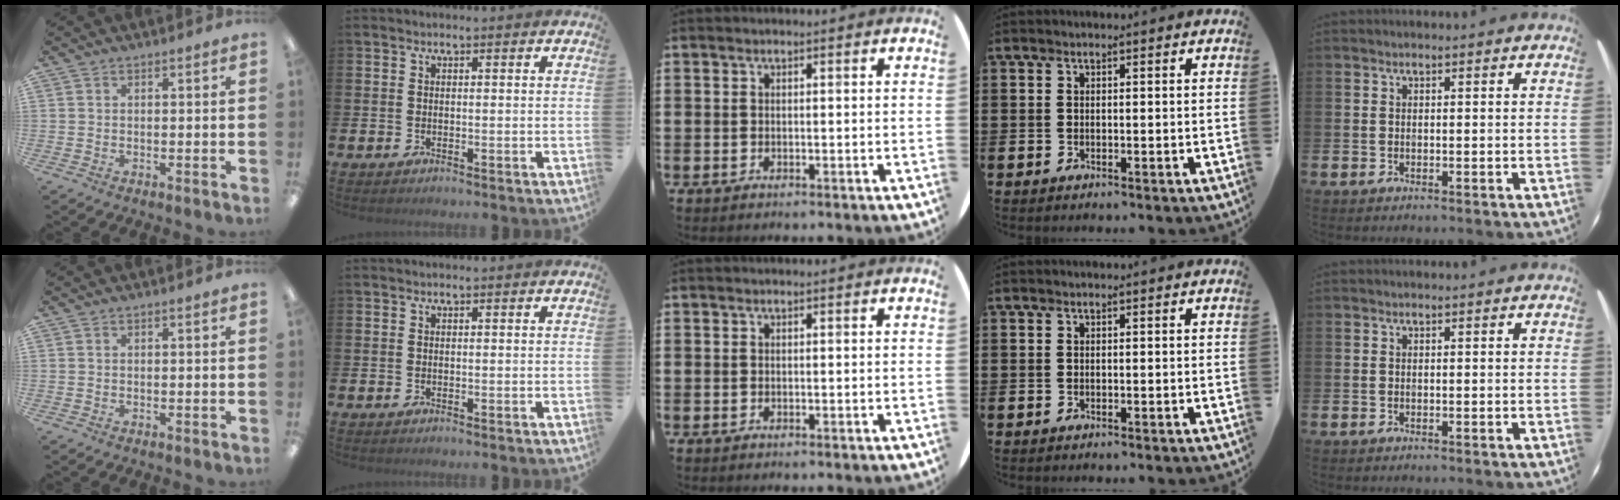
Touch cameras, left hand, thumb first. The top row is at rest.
{}